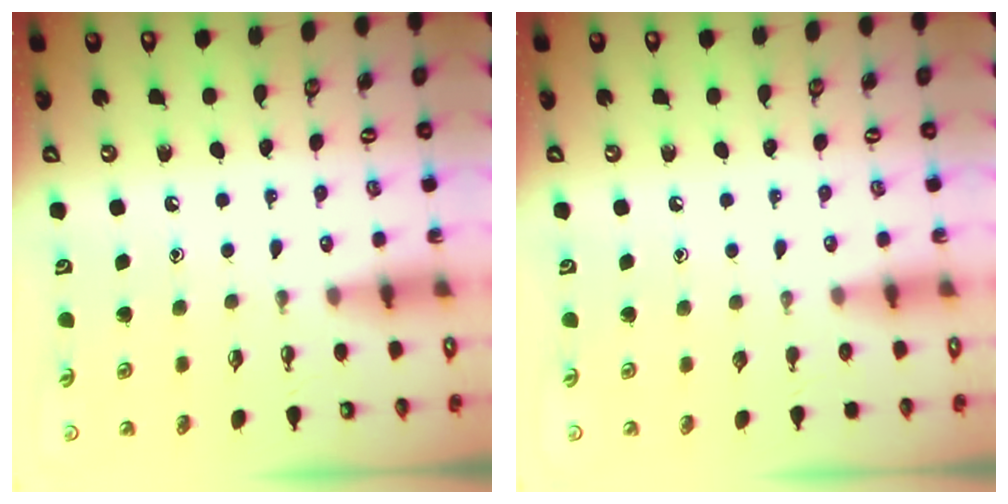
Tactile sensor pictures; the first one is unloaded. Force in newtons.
{"total": 0.0}